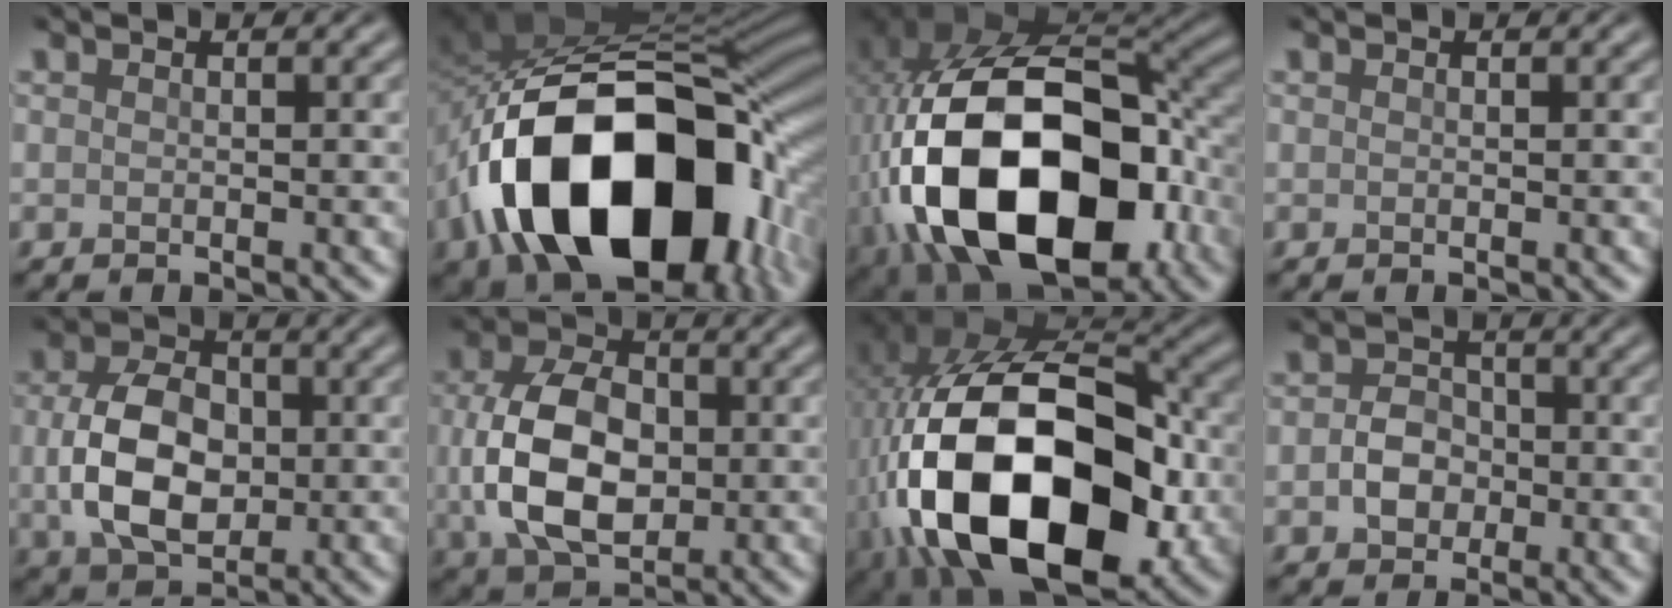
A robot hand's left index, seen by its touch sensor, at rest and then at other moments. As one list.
[{"total": 18.9, "force": [-6.2, 12.2, 13.1], "torque": [-0.217, -0.034, -0.087]}, {"total": 19.8, "force": [-4.9, 12.2, 14.8], "torque": [-0.298, -0.028, -0.059]}, {"total": 0.0}, {"total": 7.7, "force": [-0.2, 5.4, 5.5], "torque": [-0.119, -0.002, -0.004]}, {"total": 9.4, "force": [-0.2, 6.4, 6.9], "torque": [-0.153, -0.002, -0.004]}, {"total": 20.2, "force": [-5.1, 12.2, 15.2], "torque": [-0.307, -0.025, -0.073]}, {"total": 2.8, "force": [-0.6, 2.4, 1.4], "torque": [-0.022, 0.003, -0.017]}]